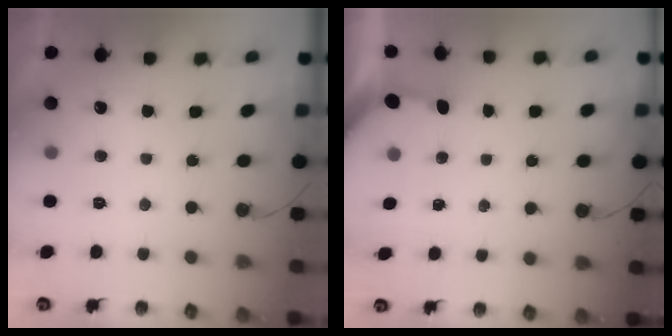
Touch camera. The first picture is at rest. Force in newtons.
{"total": 3.3, "press": 3.2, "slide": 0.4}